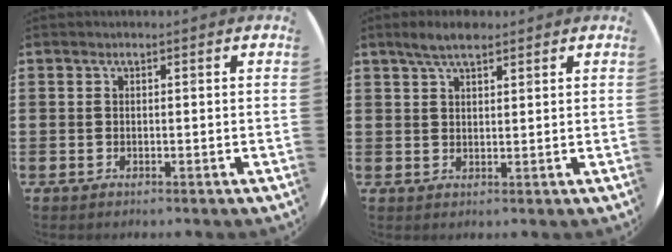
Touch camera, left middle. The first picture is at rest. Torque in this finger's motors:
{"motor_torque": [0.56, -0.53, 0.12, 0.03]}